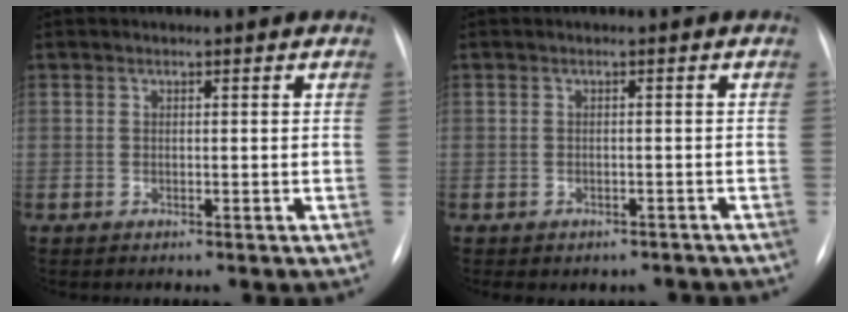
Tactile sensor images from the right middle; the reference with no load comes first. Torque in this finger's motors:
{"motor_torque": [0.47, -0.44, 0.12, 0.06]}